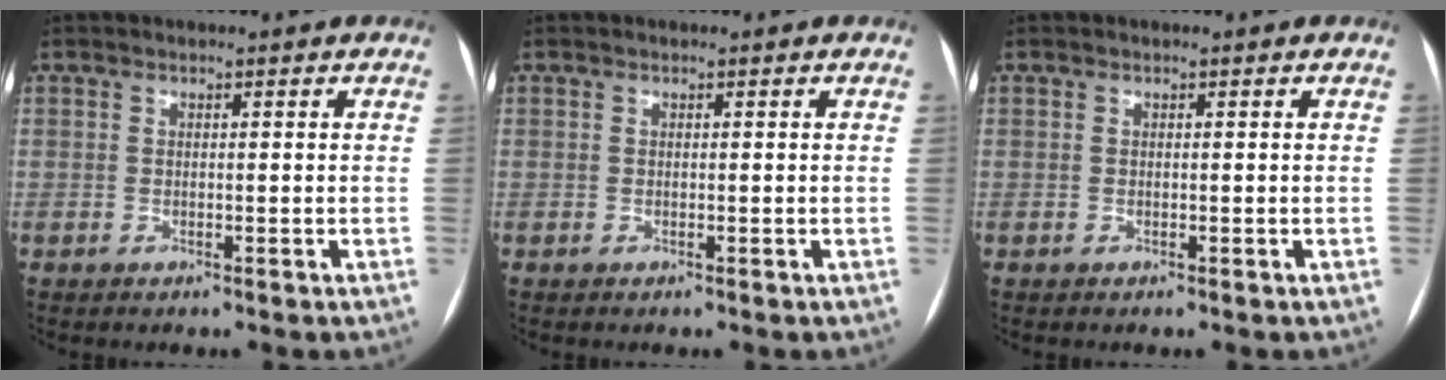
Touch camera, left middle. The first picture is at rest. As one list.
[{"total": 0.0}, {"total": 0.0}]